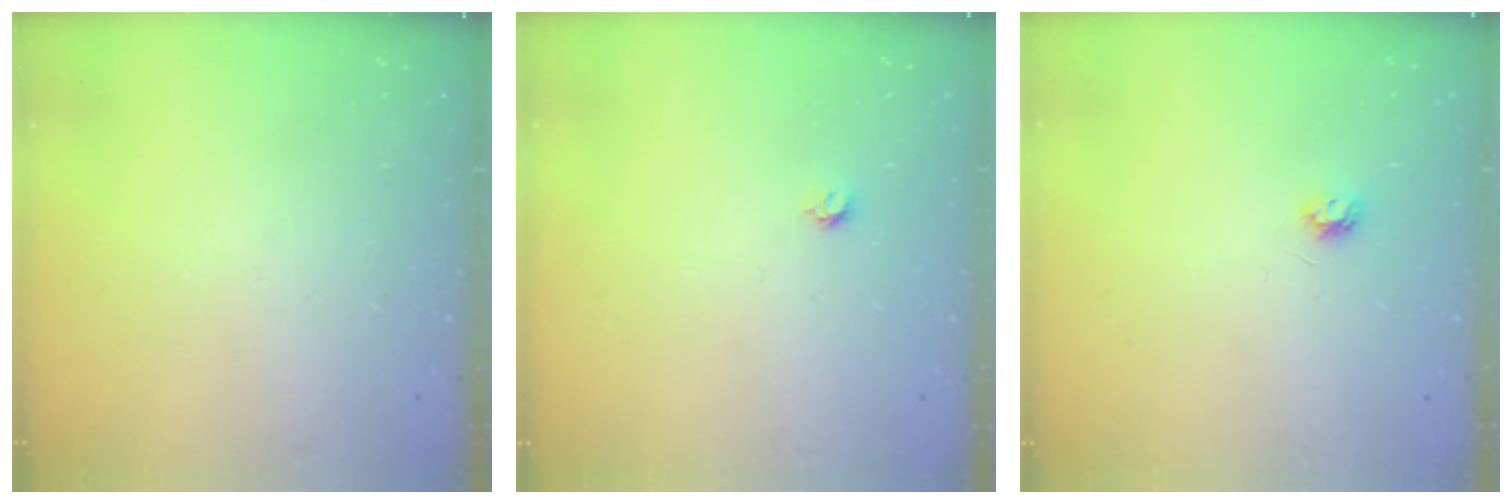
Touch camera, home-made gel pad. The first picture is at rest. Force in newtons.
{"total": 3.5, "press": 3.4, "slide": 0.4}
{"total": 4.2, "press": 4.2, "slide": 0.6}